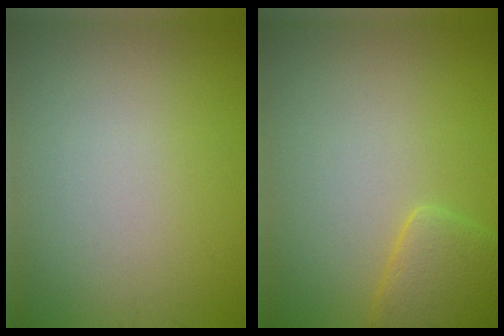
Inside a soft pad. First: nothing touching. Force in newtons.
{"total": 2.9, "press": 2.9, "slide": 0.2}